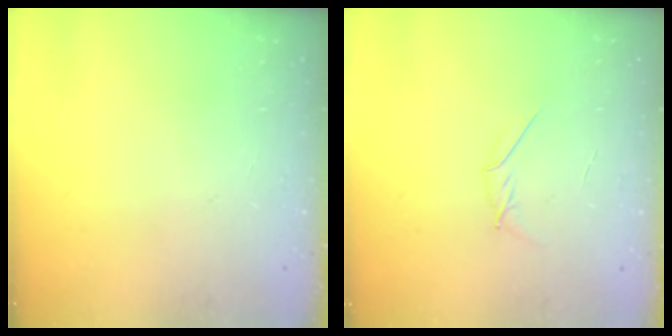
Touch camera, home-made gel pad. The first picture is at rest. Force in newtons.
{"total": 3.6, "press": 3.5, "slide": 0.9}